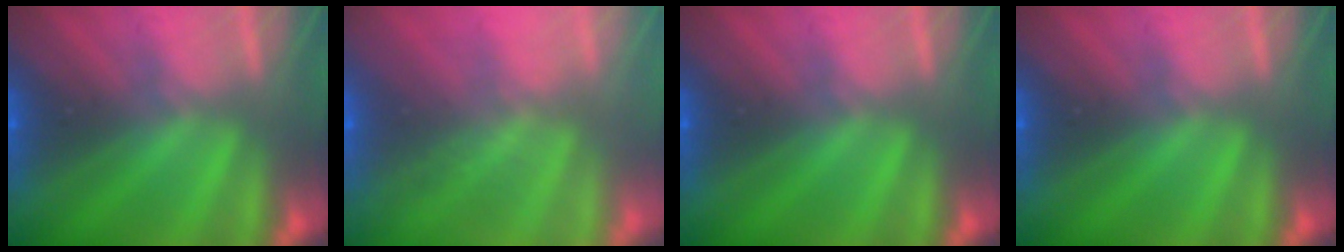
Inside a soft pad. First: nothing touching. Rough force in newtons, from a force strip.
{"total": 9.0}
{"total": 0.0}
{"total": 0.0}